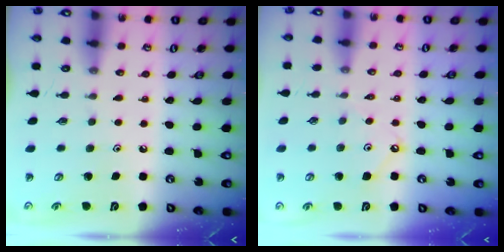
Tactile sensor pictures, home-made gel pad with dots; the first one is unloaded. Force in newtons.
{"total": 3.2, "press": 3.2, "slide": 0.5}